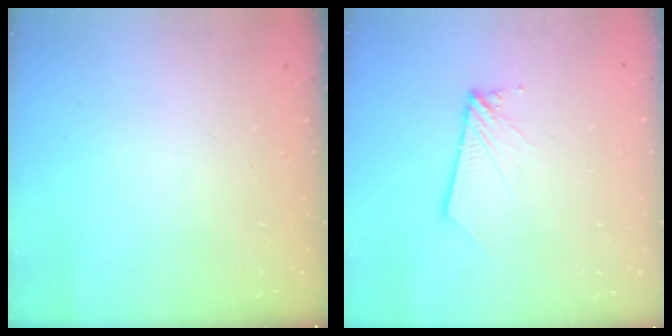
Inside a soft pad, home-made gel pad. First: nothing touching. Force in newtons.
{"total": 2.8, "press": 2.8, "slide": 0.3}